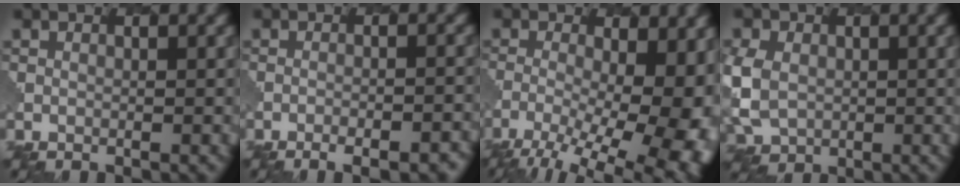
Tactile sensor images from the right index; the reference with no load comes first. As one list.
[{"total": 5.7, "force": [-4.3, 2.1, 3.2], "torque": [-0.021, 0.006, -0.044]}, {"total": 15.5, "force": [-4.9, 7.0, 12.9], "torque": [-0.178, -0.016, -0.054]}, {"total": 6.2, "force": [-0.1, 5.3, 3.3], "torque": [-0.094, -0.007, -0.001]}]